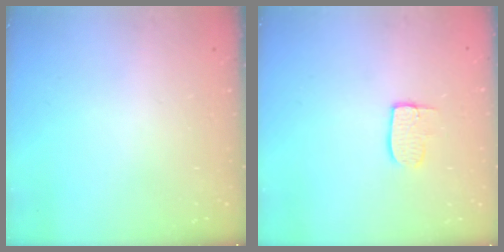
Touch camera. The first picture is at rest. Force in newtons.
{"total": 7.0, "press": 7.0, "slide": 0.3}